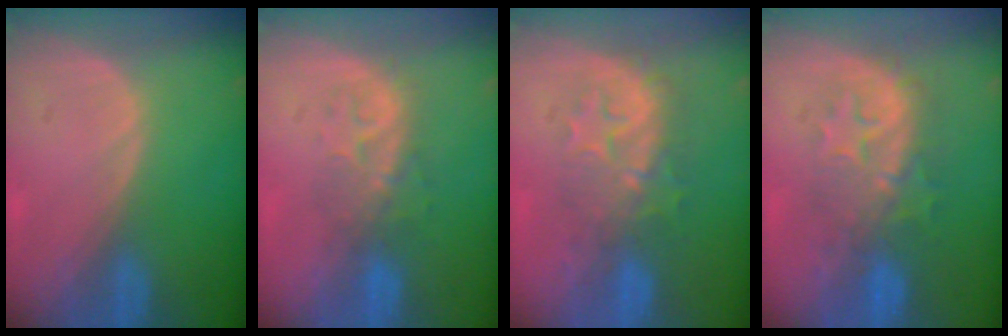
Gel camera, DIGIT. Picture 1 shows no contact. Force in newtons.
{"total": 4.9, "press": 4.9, "slide": 0.8}
{"total": 7.9, "press": 7.8, "slide": 1.4}
{"total": 8.5, "press": 8.4, "slide": 1.4}